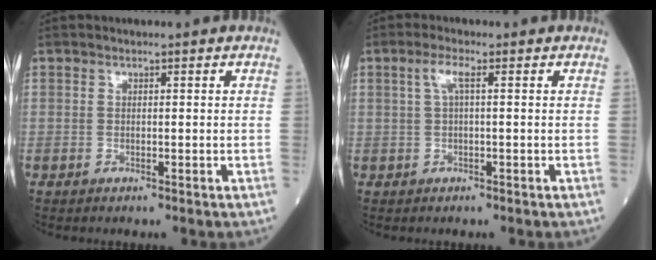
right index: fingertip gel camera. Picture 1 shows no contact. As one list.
[{"total": 2.2, "force": [0.4, 0.3, 2.1], "torque": [-0.047, 0.009, 0.008]}]